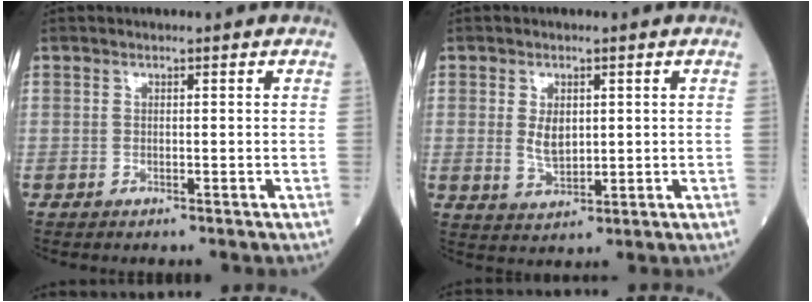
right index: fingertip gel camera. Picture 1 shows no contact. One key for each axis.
{"total": 4.0, "fx": 0.7, "fy": 2.2, "fz": 3.3, "tx": -0.063, "ty": -0.003, "tz": 0.019}